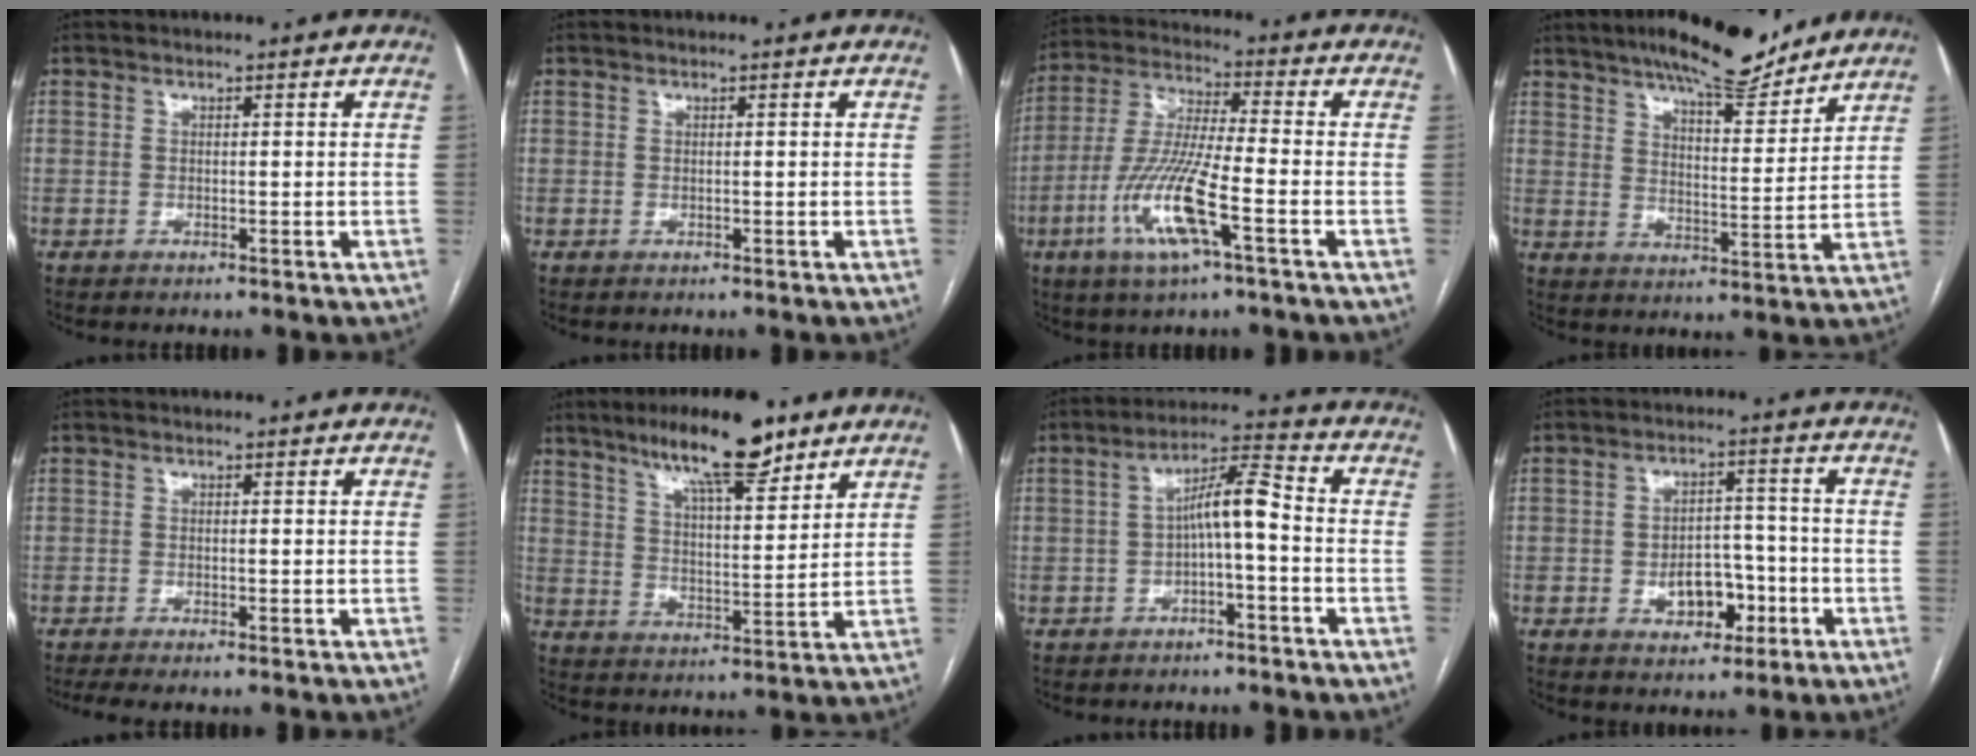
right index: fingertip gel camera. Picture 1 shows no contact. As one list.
[{"total": 0.0}, {"total": 12.8, "force": [-5.0, 1.1, 11.8], "torque": [-0.249, -0.011, -0.098]}, {"total": 13.7, "force": [11.4, 2.9, 7.1], "torque": [-0.105, -0.009, 0.170]}, {"total": 2.7, "force": [-2.0, 0.2, 1.7], "torque": [-0.029, -0.006, -0.035]}, {"total": 13.7, "force": [9.8, 2.9, 9.1], "torque": [-0.150, 0.004, 0.163]}, {"total": 6.6, "force": [-1.1, 1.1, 6.4], "torque": [-0.110, 0.029, -0.022]}, {"total": 6.6, "force": [-2.4, 4.3, 4.4], "torque": [-0.061, 0.018, -0.030]}]